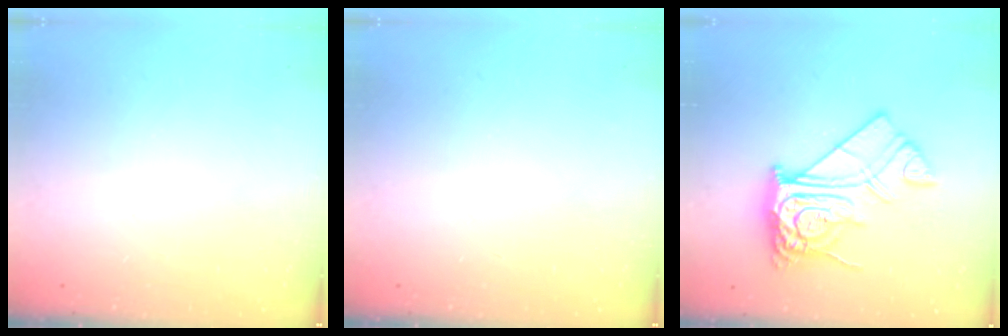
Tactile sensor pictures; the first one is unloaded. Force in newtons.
{"total": 0.0}
{"total": 15.7, "press": 15.6, "slide": 1.6}